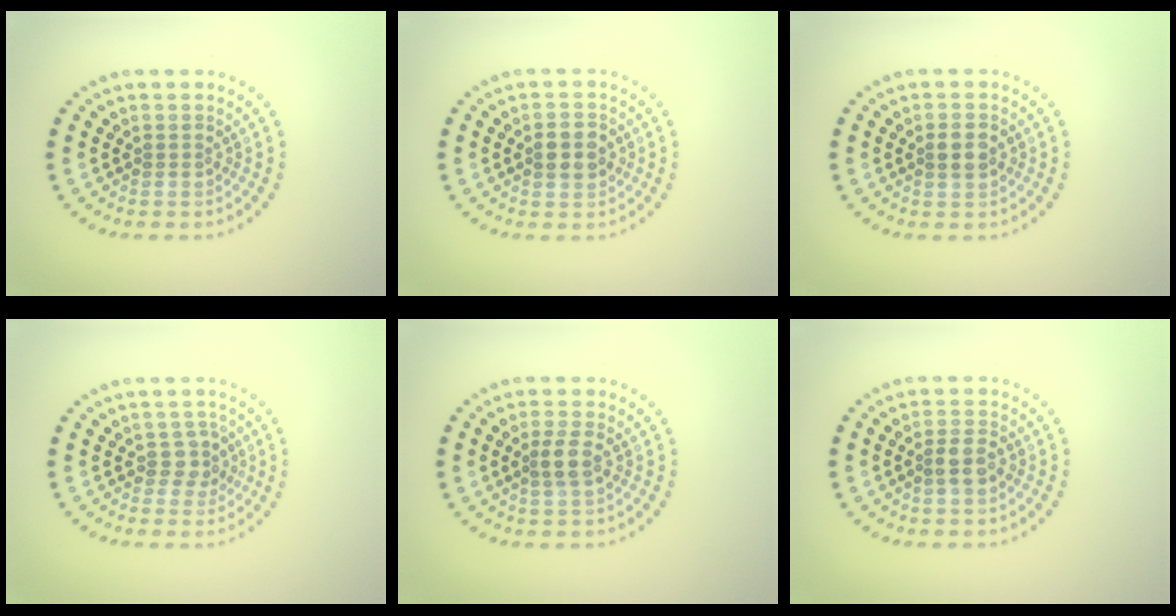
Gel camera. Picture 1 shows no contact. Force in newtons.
{"total": 3.0, "press": 3.0, "slide": 0.1}
{"total": 1.9, "press": 1.8, "slide": 0.4}
{"total": 1.8, "press": 1.5, "slide": 1.0}
{"total": 1.9, "press": 1.7, "slide": 0.8}
{"total": 2.1, "press": 2.0, "slide": 0.6}